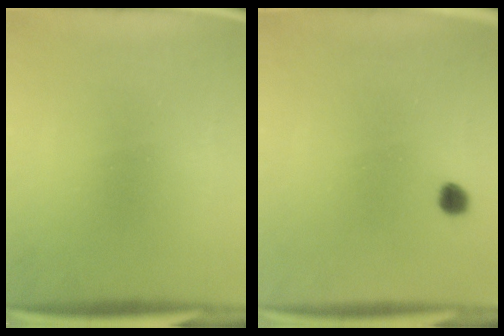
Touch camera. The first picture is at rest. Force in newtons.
{"total": 1.8}